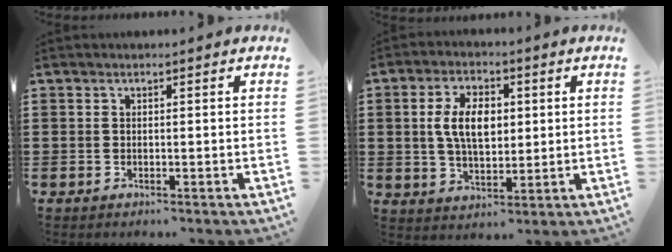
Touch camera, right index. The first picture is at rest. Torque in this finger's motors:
{"motor_torque": [0.62, -0.22, 0.42, 0.12]}